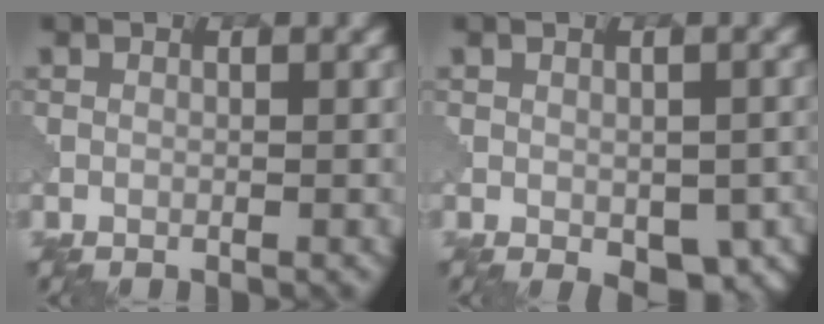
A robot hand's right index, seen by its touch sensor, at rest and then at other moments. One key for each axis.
{"total": 5.9, "fx": -2.8, "fy": 3.4, "fz": 4.0, "tx": -0.066, "ty": -0.032, "tz": -0.010}